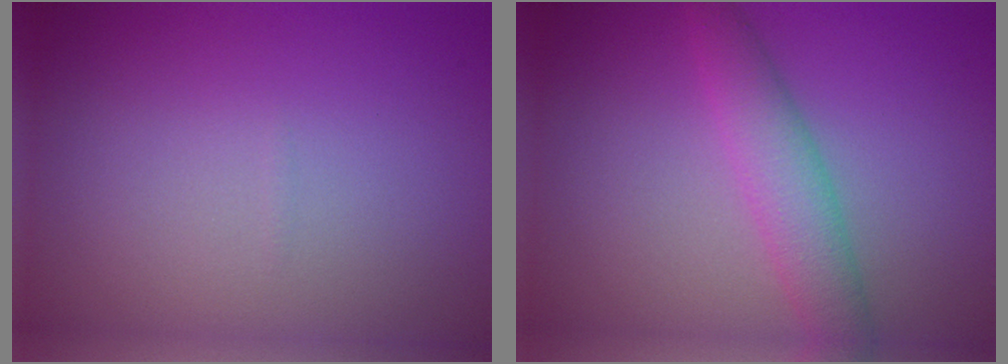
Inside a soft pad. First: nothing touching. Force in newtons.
{"total": 3.5, "press": 3.5, "slide": 0.0}